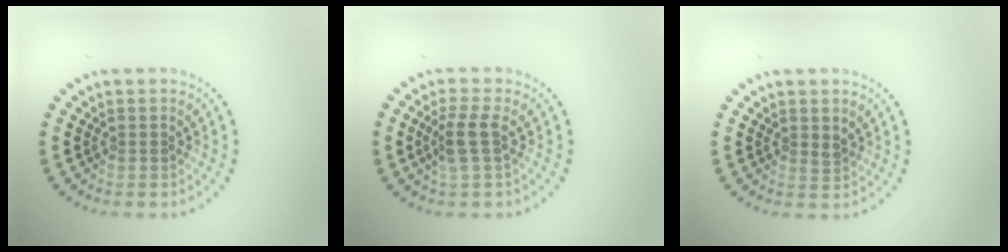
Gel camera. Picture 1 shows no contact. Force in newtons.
{"total": 2.4, "press": 1.9, "slide": 1.5}
{"total": 0.9, "press": 0.8, "slide": 0.4}